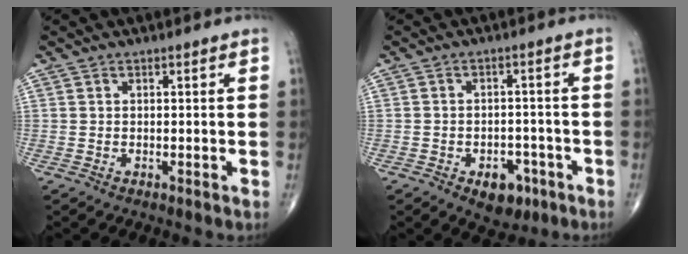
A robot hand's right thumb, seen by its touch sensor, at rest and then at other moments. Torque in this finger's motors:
{"motor_torque": [0.59, 0.42, 0.24, -0.80, 0.04]}